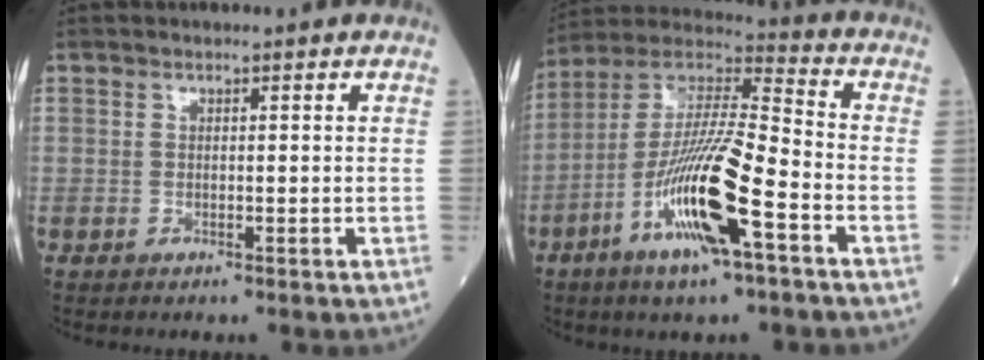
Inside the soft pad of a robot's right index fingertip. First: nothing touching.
{"total": 17.1, "force": [-6.7, 1.9, 15.6], "torque": [-0.311, -0.011, -0.127]}